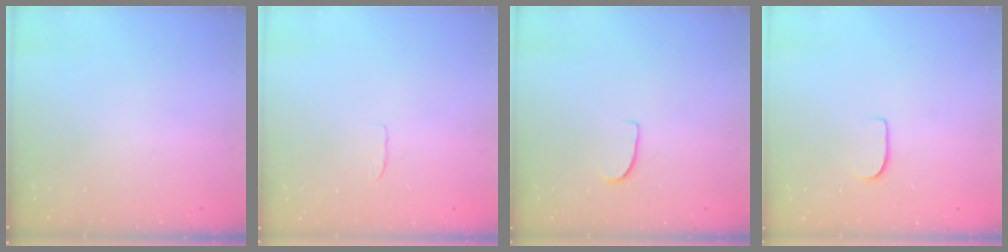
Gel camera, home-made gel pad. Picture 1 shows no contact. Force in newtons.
{"total": 3.3, "press": 3.3, "slide": 0.2}
{"total": 5.1, "press": 5.1, "slide": 0.4}
{"total": 5.5, "press": 5.5, "slide": 0.5}